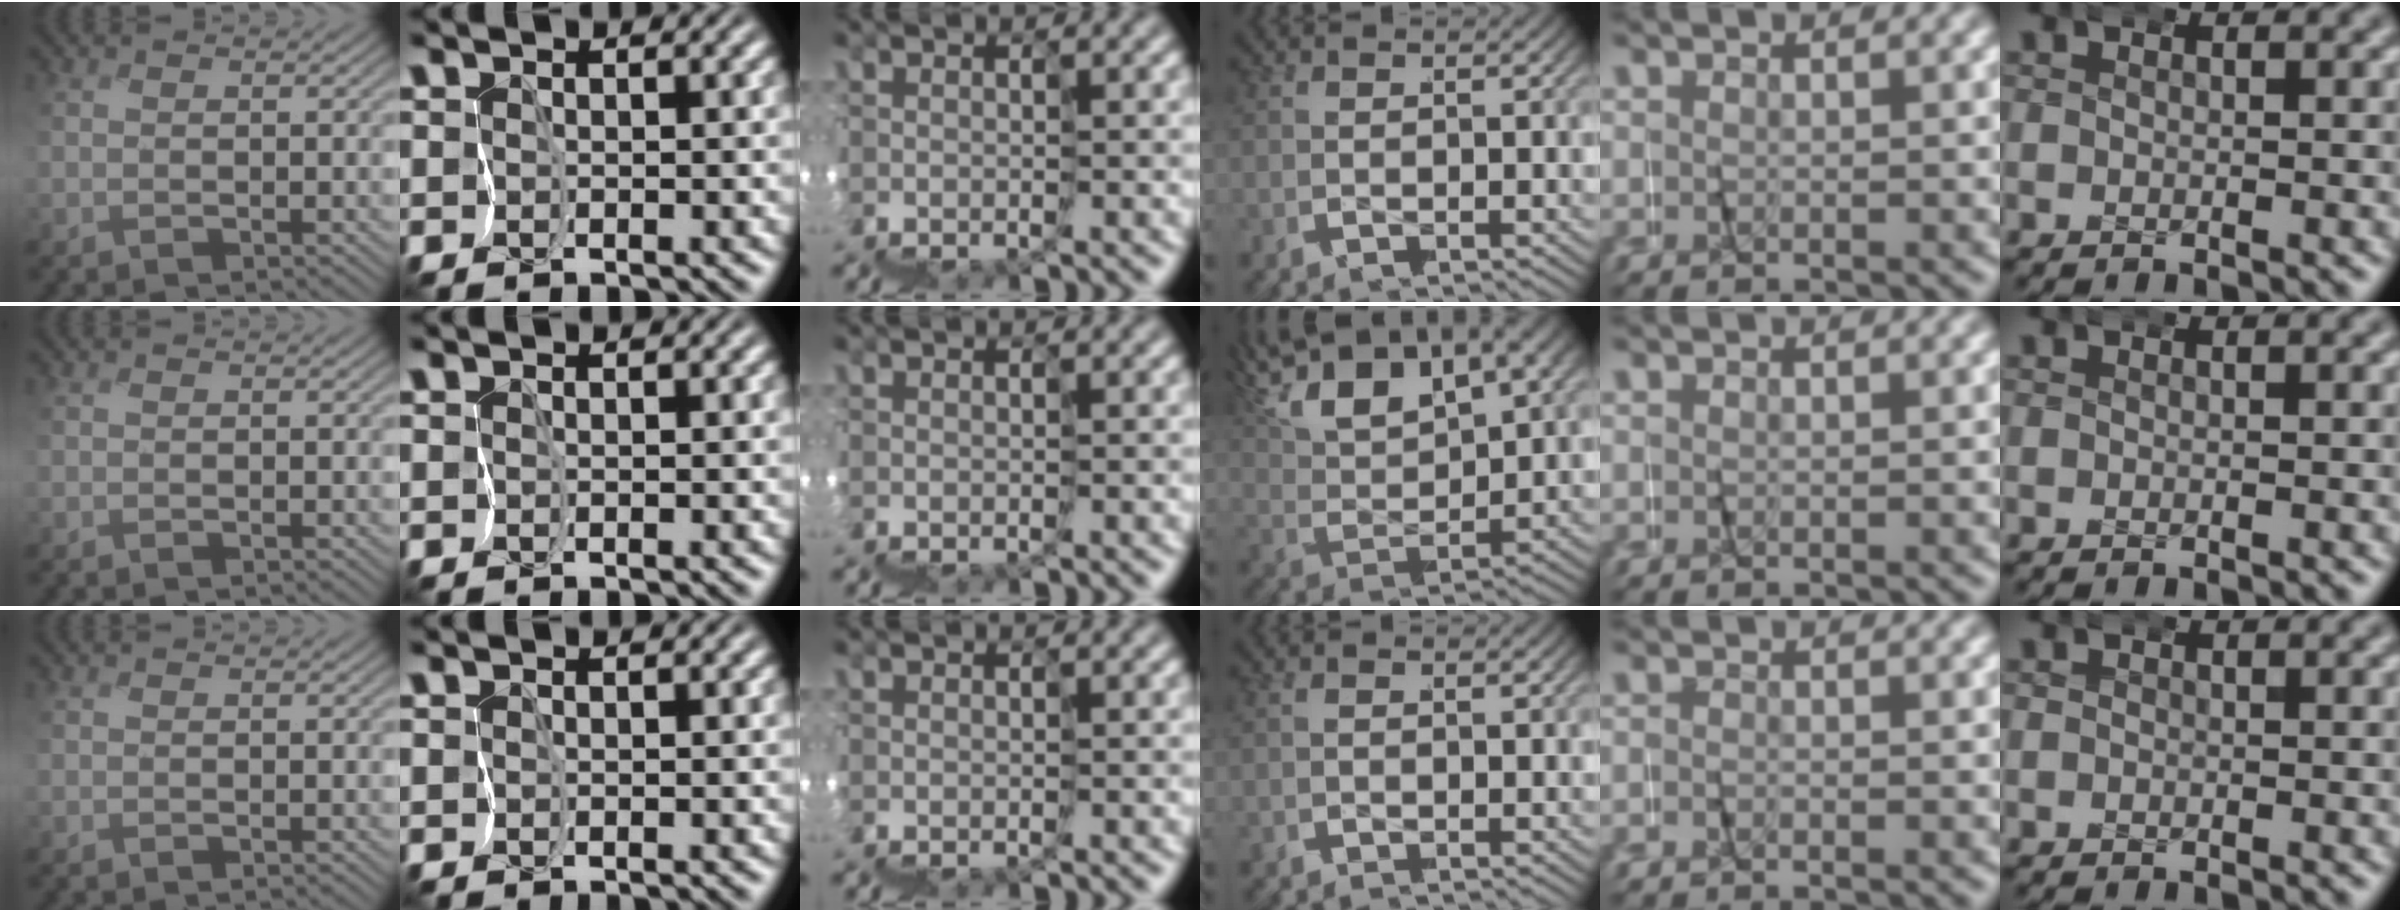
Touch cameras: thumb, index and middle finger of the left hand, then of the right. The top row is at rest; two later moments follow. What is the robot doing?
{"motion": "wrap", "object": "napkin"}